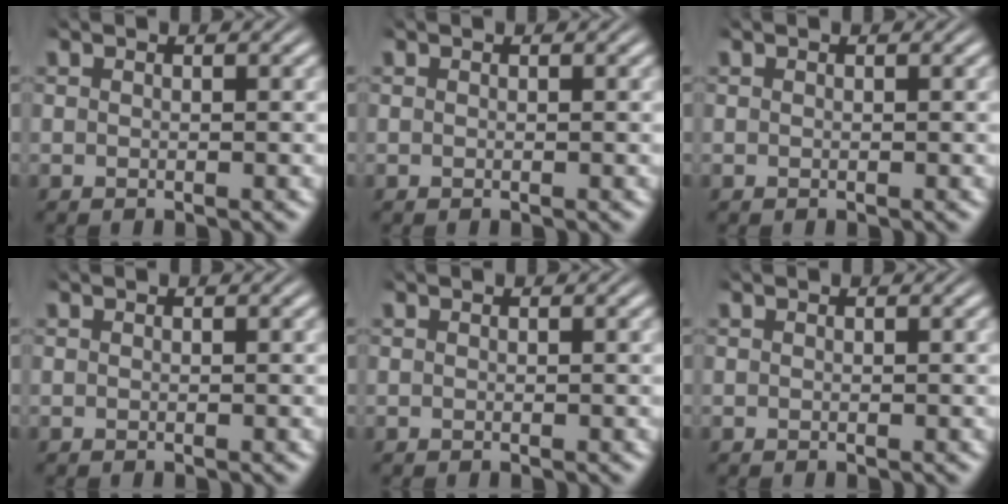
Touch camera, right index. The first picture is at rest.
{"total": 0.0}
{"total": 0.0}
{"total": 0.0}
{"total": 0.0}
{"total": 0.0}